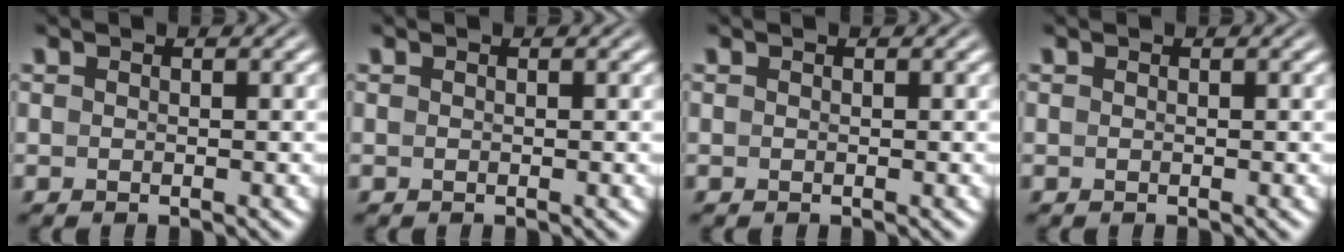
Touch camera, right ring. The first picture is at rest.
{"total": 0.0}
{"total": 0.0}
{"total": 0.0}